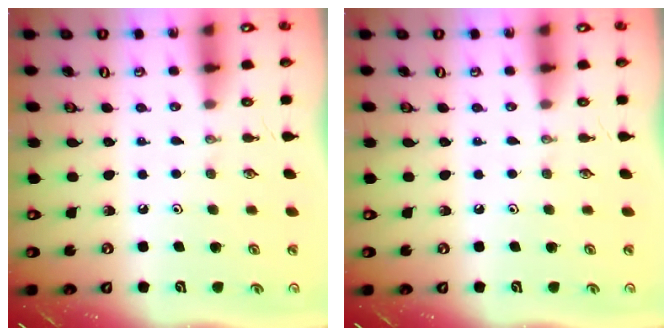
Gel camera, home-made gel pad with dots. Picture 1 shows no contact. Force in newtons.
{"total": 0.0}